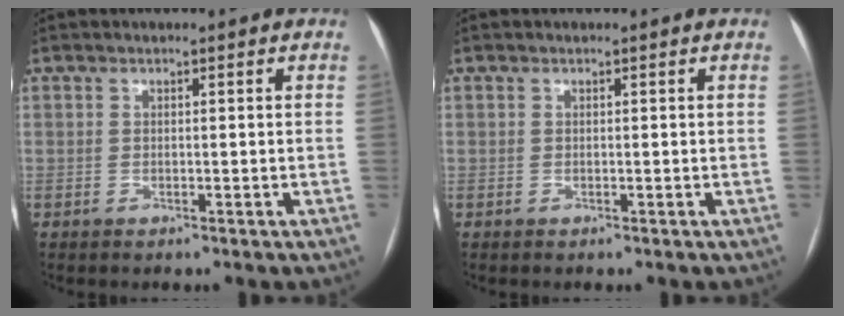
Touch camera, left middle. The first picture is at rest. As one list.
[{"total": 0.0}]